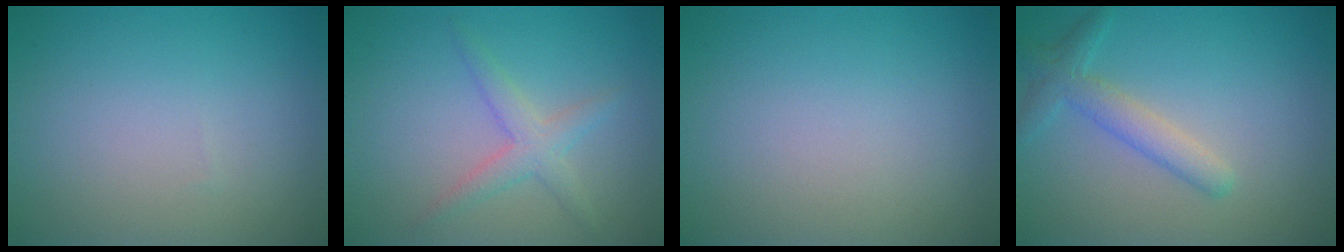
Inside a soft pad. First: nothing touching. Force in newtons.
{"total": 2.4, "press": 2.4, "slide": 0.0}
{"total": 0.0}
{"total": 2.8, "press": 2.8, "slide": 0.1}